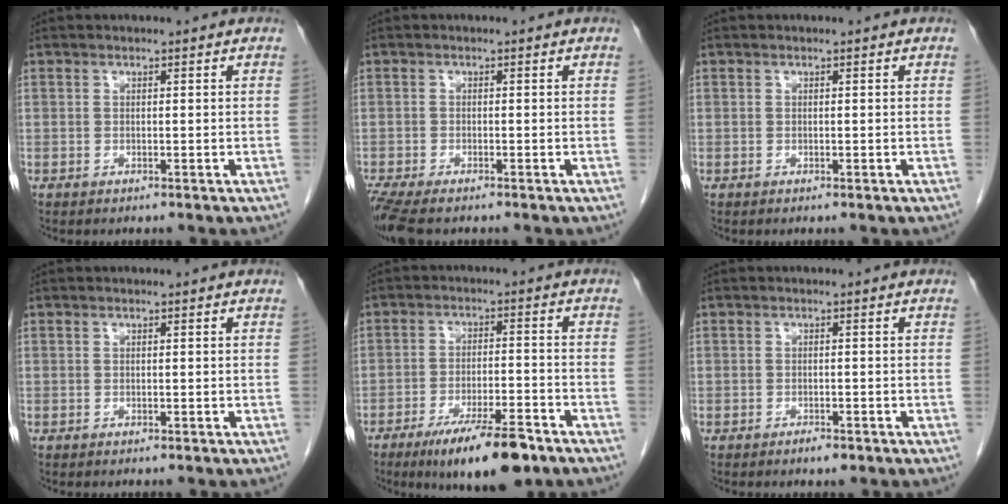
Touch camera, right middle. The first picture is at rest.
{"total": 6.0, "force": [-4.7, 1.5, 3.4], "torque": [-0.064, -0.014, -0.083]}
{"total": 0.0}
{"total": 0.0}
{"total": 11.5, "force": [-7.8, 2.2, 8.2], "torque": [-0.132, -0.017, -0.124]}
{"total": 1.5, "force": [-1.0, 0.5, 0.9], "torque": [-0.015, 0.000, -0.012]}